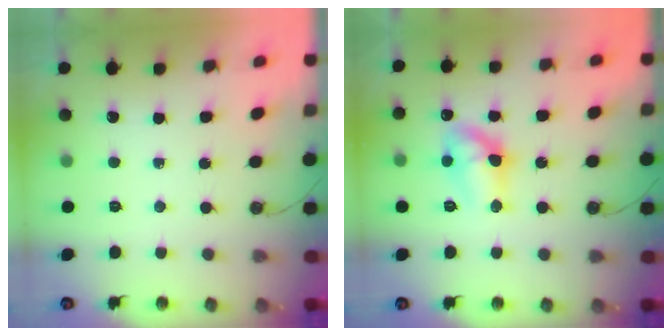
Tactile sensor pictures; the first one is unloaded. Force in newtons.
{"total": 10.9, "press": 10.9, "slide": 0.9}